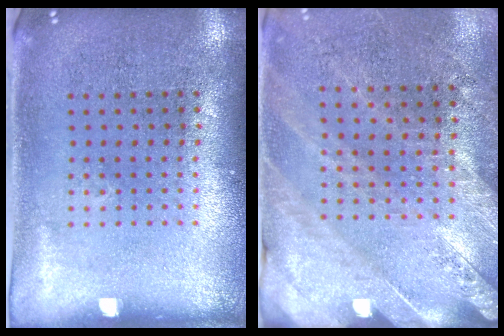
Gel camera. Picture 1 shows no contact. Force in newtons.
{"total": 2.5, "press": 2.3, "slide": 0.8}